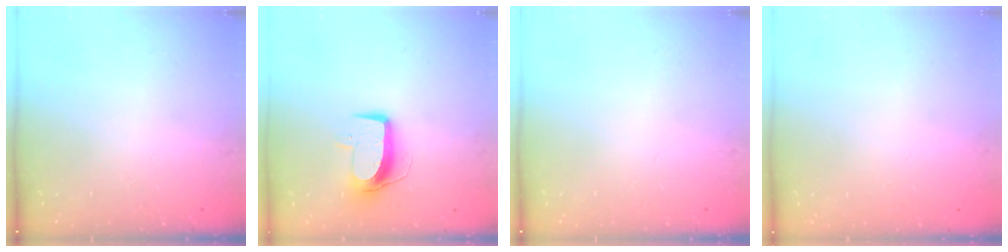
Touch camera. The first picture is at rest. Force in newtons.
{"total": 10.3, "press": 10.3, "slide": 0.7}
{"total": 0.0}
{"total": 0.0}